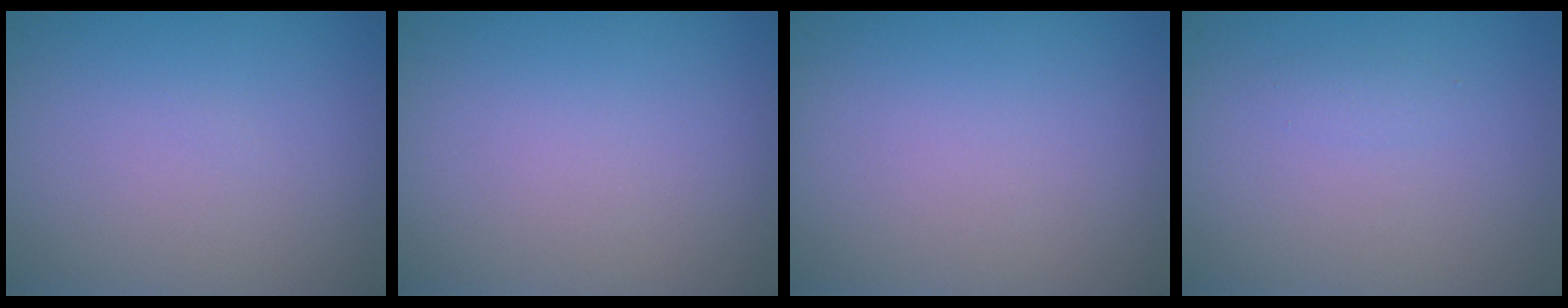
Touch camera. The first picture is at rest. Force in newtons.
{"total": 0.0}
{"total": 0.0}
{"total": 0.6, "press": 0.6, "slide": 0.0}